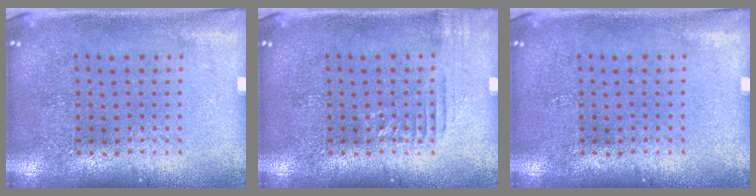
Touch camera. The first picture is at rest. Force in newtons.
{"total": 1.2, "press": 1.2, "slide": 0.3}
{"total": 0.0}